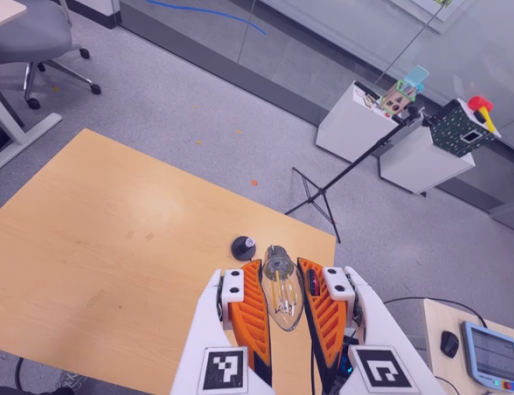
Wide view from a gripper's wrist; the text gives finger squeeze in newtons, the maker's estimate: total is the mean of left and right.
{"total": 24.5, "left": 27.9, "right": 21.2}